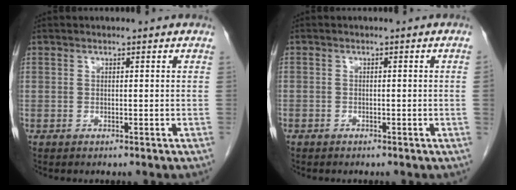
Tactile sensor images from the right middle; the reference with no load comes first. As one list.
[{"total": 0.6, "force": [-0.4, 0.0, 0.4], "torque": [-0.009, 0.003, -0.007]}]